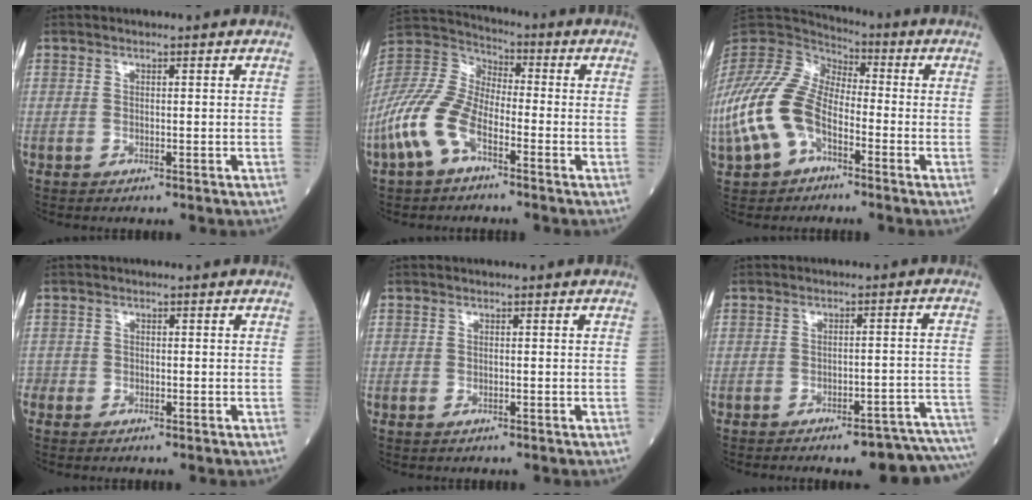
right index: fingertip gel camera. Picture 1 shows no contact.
{"total": 12.0, "force": [-5.7, 5.6, 9.0], "torque": [-0.224, 0.009, -0.117]}
{"total": 14.7, "force": [-5.0, 8.7, 10.7], "torque": [-0.254, 0.011, -0.101]}
{"total": 1.3, "force": [-0.9, 0.9, 0.1], "torque": [-0.003, 0.003, -0.020]}
{"total": 0.7, "force": [-0.3, 0.2, 0.6], "torque": [-0.014, -0.002, -0.004]}
{"total": 12.6, "force": [-11.6, 0.9, 4.8], "torque": [-0.001, 0.024, -0.132]}